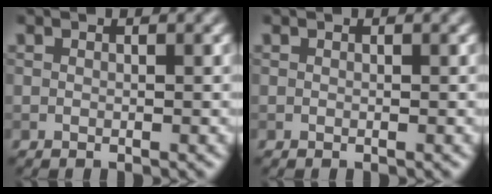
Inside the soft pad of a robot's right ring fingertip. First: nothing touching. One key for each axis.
{"total": 0.0}